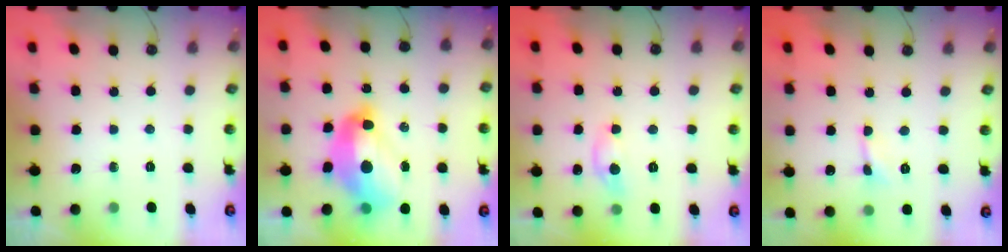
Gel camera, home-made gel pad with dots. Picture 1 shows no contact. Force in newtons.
{"total": 10.4, "press": 10.3, "slide": 1.3}
{"total": 0.0}
{"total": 0.8, "press": 0.8, "slide": 0.2}